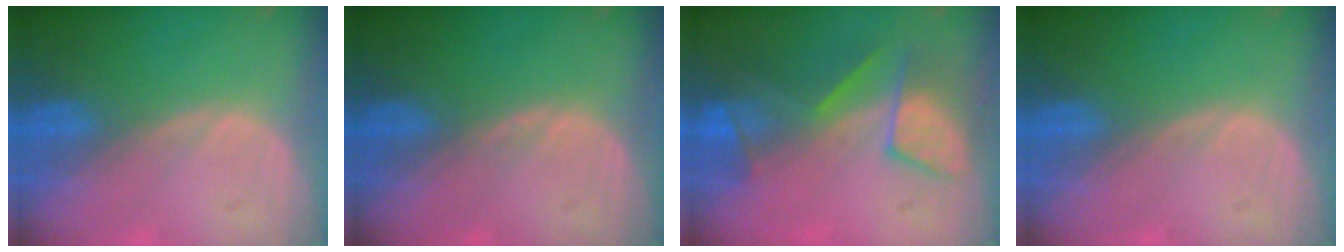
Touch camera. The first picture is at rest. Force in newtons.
{"total": 0.5, "press": 0.5, "slide": 0.2}
{"total": 8.0, "press": 7.5, "slide": 2.5}
{"total": 0.0}